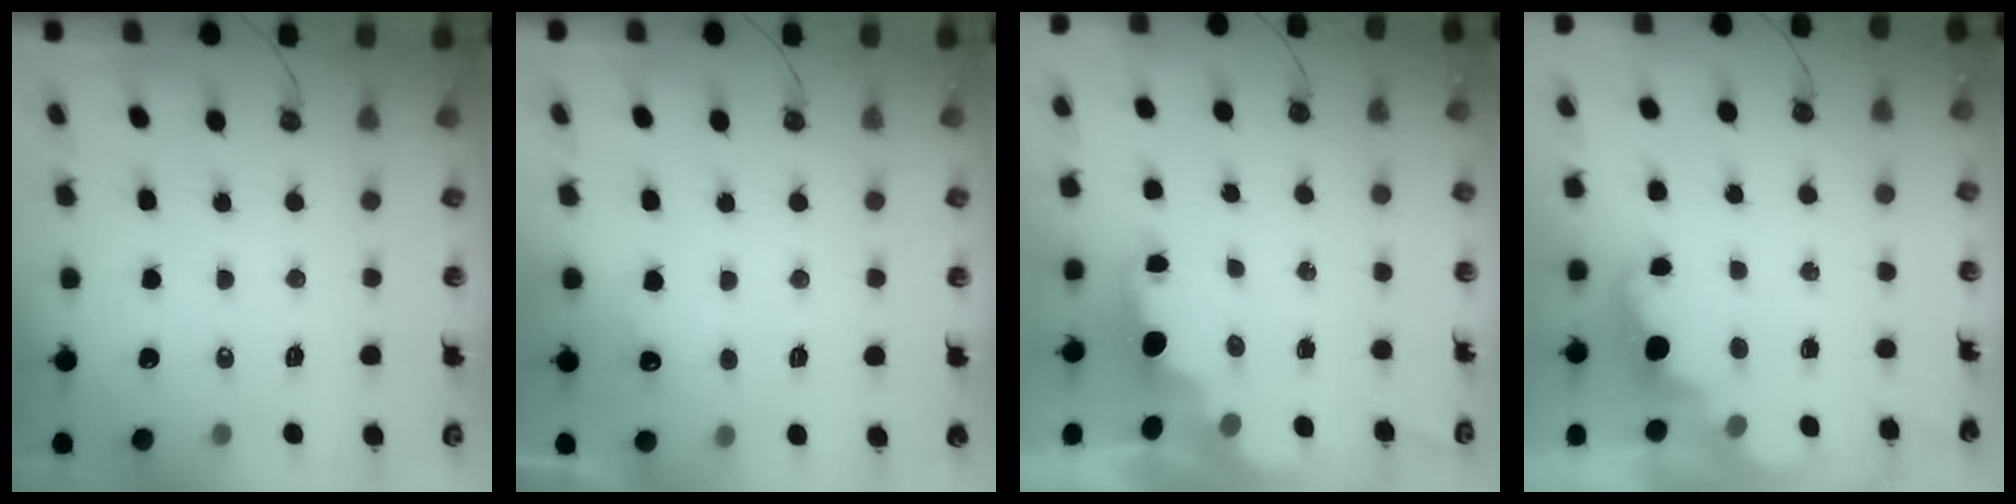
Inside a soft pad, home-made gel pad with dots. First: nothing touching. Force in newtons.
{"total": 4.8, "press": 4.6, "slide": 1.2}
{"total": 1.9, "press": 1.7, "slide": 0.7}
{"total": 2.3, "press": 2.2, "slide": 0.5}